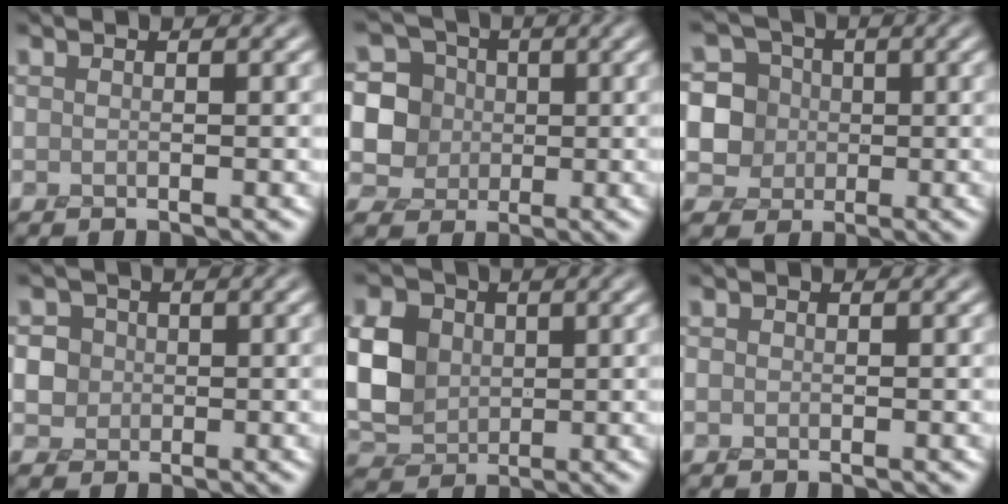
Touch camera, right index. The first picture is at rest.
{"total": 6.4, "force": [1.0, 5.8, 2.4], "torque": [-0.038, 0.028, -0.007]}
{"total": 6.1, "force": [0.6, 5.8, 2.0], "torque": [-0.031, 0.029, -0.009]}
{"total": 3.8, "force": [0.4, 3.6, 1.2], "torque": [0.001, 0.024, -0.007]}
{"total": 8.0, "force": [0.8, 6.3, 4.8], "torque": [-0.127, 0.011, 0.006]}
{"total": 0.6, "force": [-0.2, 0.5, 0.2], "torque": [-0.002, -0.002, -0.008]}